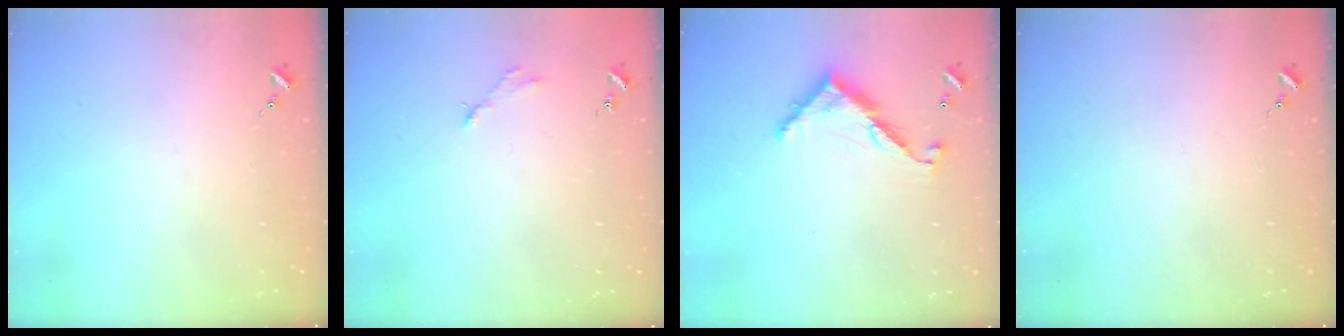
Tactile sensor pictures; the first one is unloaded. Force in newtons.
{"total": 2.8, "press": 2.8, "slide": 0.4}
{"total": 9.7, "press": 9.7, "slide": 0.4}
{"total": 0.0}